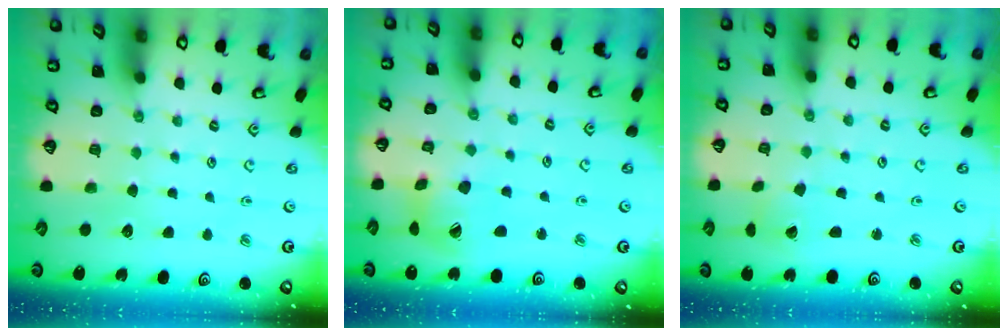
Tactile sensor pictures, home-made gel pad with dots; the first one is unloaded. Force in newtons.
{"total": 9.9, "press": 9.9, "slide": 1.3}
{"total": 2.6, "press": 2.6, "slide": 0.3}